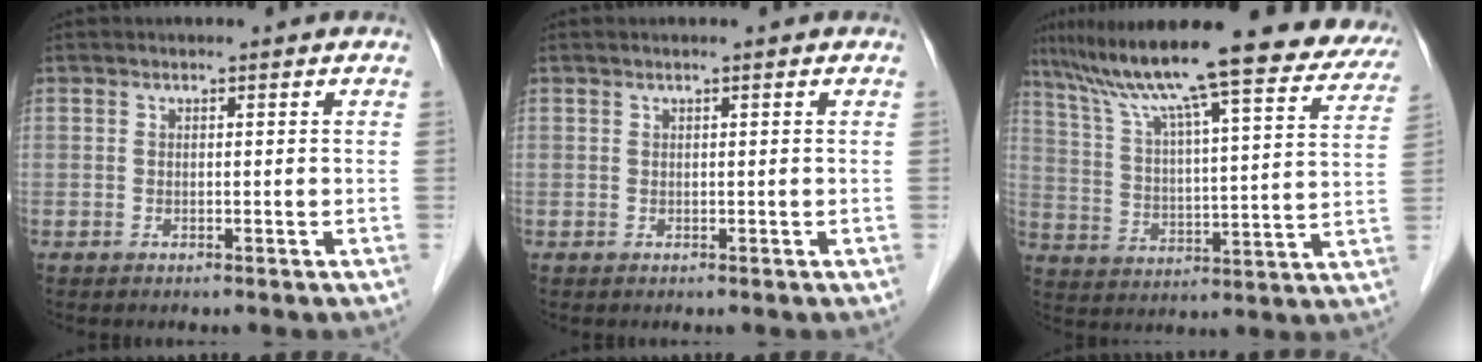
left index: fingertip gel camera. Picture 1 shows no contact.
{"total": 1.1, "force": [0.9, 0.0, 0.7], "torque": [-0.013, 0.014, 0.017]}
{"total": 29.3, "force": [24.4, 3.5, 15.8], "torque": [-0.251, -0.014, 0.329]}